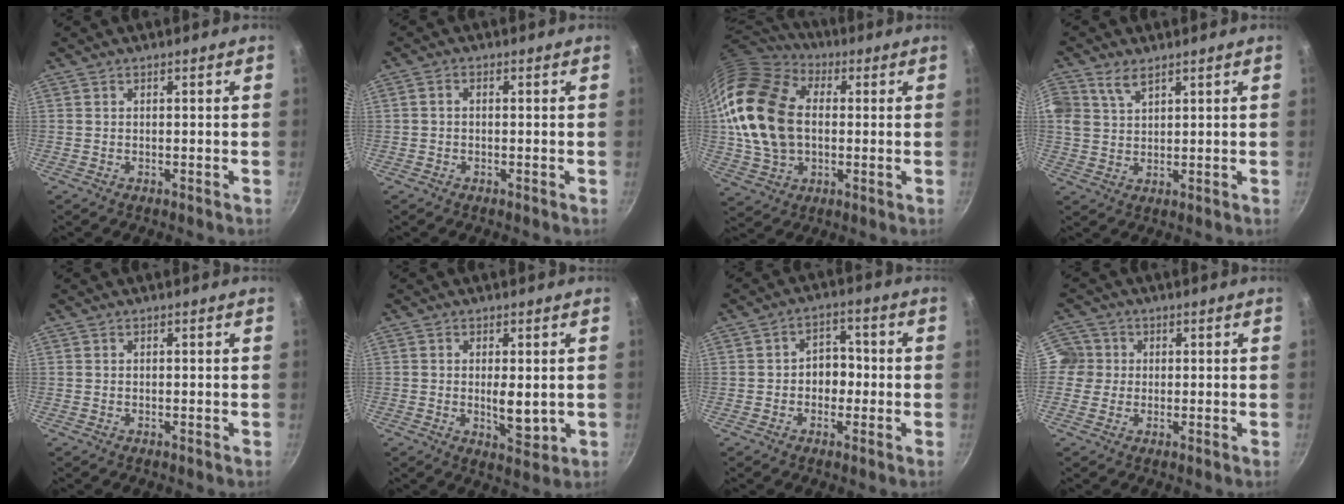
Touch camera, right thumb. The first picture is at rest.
{"total": 1.3, "force": [-0.2, 0.9, 0.9], "torque": [-0.021, 0.008, -0.006]}
{"total": 21.2, "force": [1.6, 14.9, 15.0], "torque": [-0.271, 0.022, 0.028]}
{"total": 5.4, "force": [3.2, 3.1, 3.0], "torque": [-0.056, -0.002, 0.065]}
{"total": 0.0}
{"total": 5.5, "force": [-0.2, 2.1, 5.1], "torque": [-0.092, -0.004, -0.002]}
{"total": 4.8, "force": [-0.8, 3.8, 2.8], "torque": [0.000, 0.015, -0.017]}
{"total": 4.7, "force": [0.3, 4.6, 0.8], "torque": [0.020, 0.005, -0.009]}